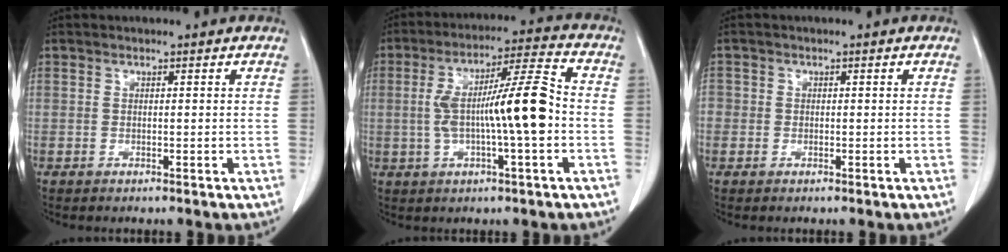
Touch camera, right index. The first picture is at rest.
{"total": 12.4, "force": [-1.1, 1.0, 12.3], "torque": [-0.217, 0.022, -0.021]}
{"total": 1.5, "force": [-0.4, 1.4, 0.2], "torque": [0.003, 0.004, -0.011]}